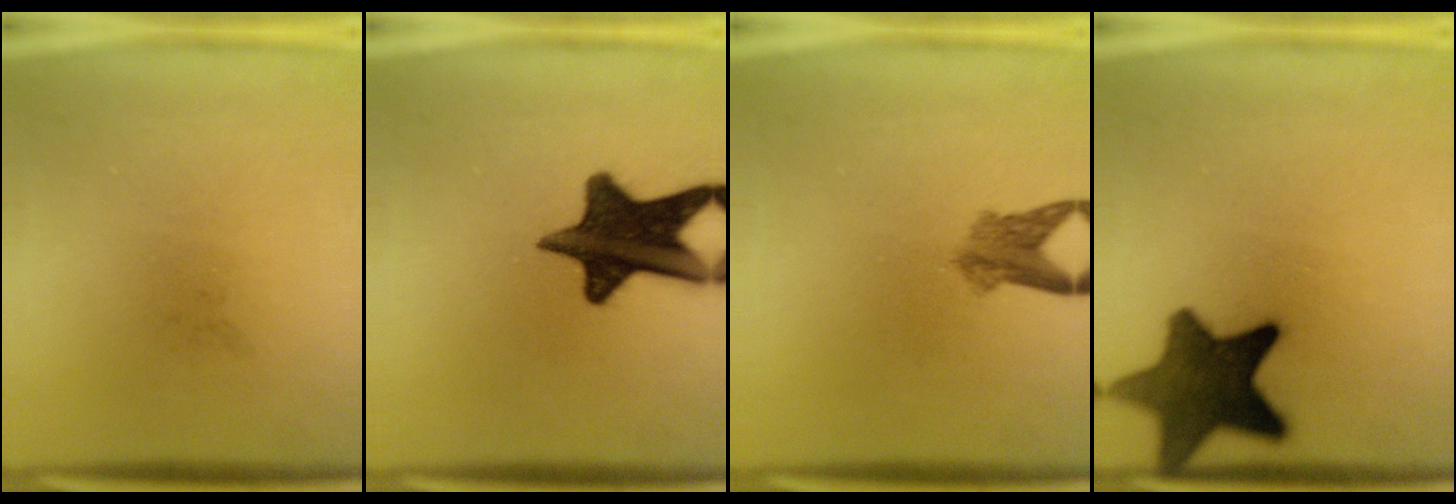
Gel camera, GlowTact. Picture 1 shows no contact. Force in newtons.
{"total": 15.7}
{"total": 3.5}
{"total": 13.3}